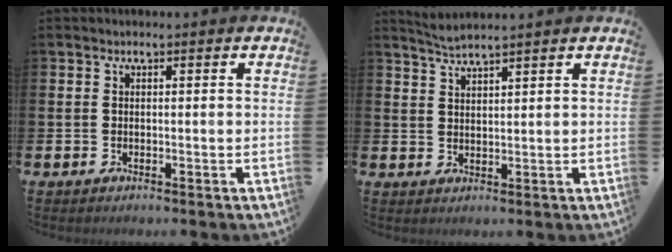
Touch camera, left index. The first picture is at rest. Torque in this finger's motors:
{"motor_torque": [0.14, -0.06, -0.10, 0.00]}